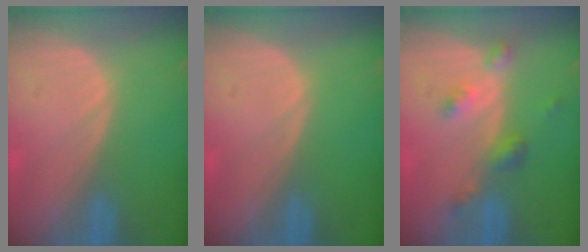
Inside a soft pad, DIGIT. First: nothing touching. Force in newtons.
{"total": 0.0}
{"total": 4.5, "press": 4.0, "slide": 2.0}